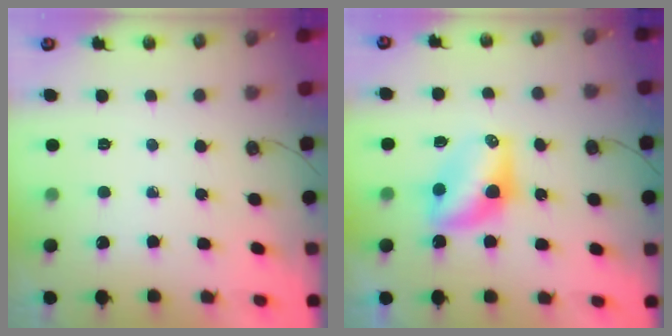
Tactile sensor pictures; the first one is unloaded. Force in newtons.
{"total": 8.0, "press": 8.0, "slide": 0.4}